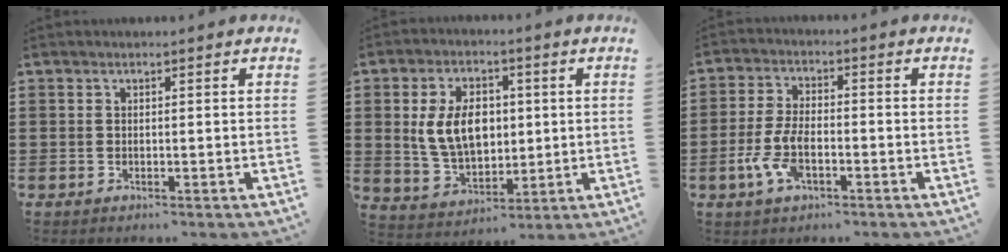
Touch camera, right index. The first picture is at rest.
{"total": 9.2, "force": [1.2, 6.1, 6.8], "torque": [-0.154, 0.011, 0.015]}
{"total": 6.6, "force": [-2.3, 3.0, 5.4], "torque": [-0.126, -0.003, -0.048]}